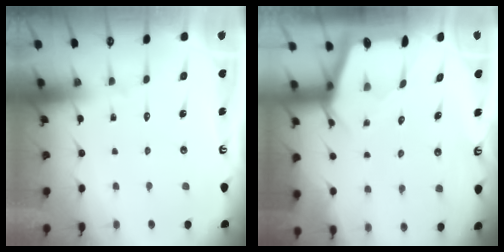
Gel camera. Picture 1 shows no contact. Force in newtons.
{"total": 2.4, "press": 2.4, "slide": 0.2}